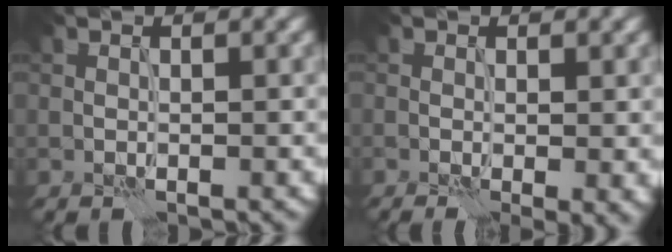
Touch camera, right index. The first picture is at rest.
{"total": 2.3, "force": [-0.2, 0.5, 2.3], "torque": [-0.032, -0.006, -0.004]}